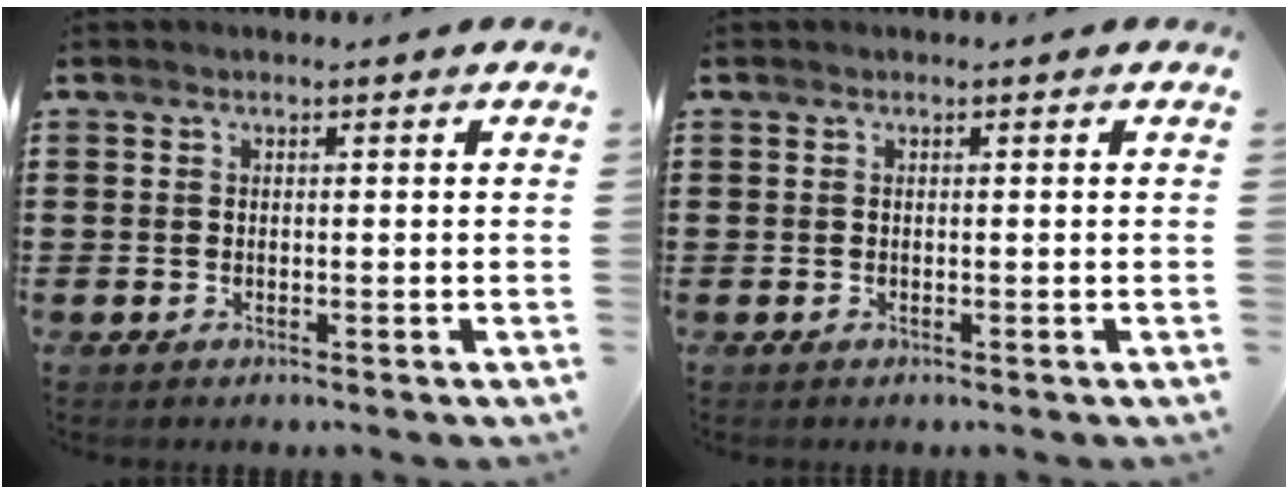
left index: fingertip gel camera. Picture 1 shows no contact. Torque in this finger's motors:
{"motor_torque": [0.00, 0.00, 0.00, -0.01]}